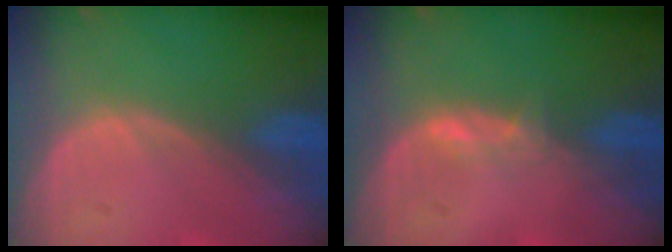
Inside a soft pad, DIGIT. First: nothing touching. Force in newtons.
{"total": 1.6, "press": 1.5, "slide": 0.6}